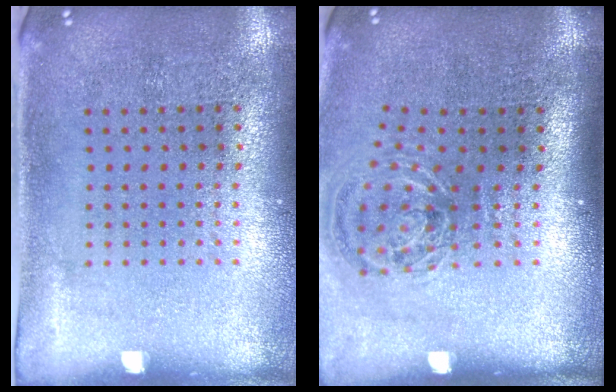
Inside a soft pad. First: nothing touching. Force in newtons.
{"total": 1.2, "press": 1.0, "slide": 0.6}